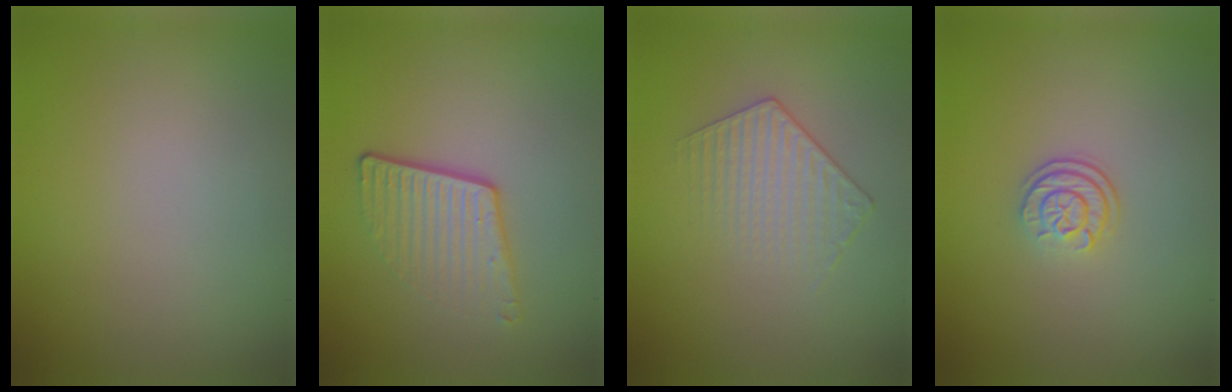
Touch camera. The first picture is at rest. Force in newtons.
{"total": 3.7, "press": 2.5, "slide": 2.7}
{"total": 1.9, "press": 1.4, "slide": 1.3}
{"total": 2.4, "press": 1.8, "slide": 1.5}